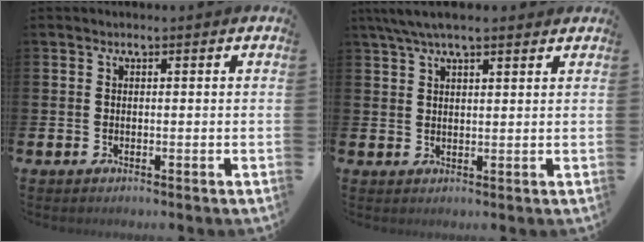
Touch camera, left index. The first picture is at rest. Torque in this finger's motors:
{"motor_torque": [1.07, -1.07, 0.80, 0.21]}